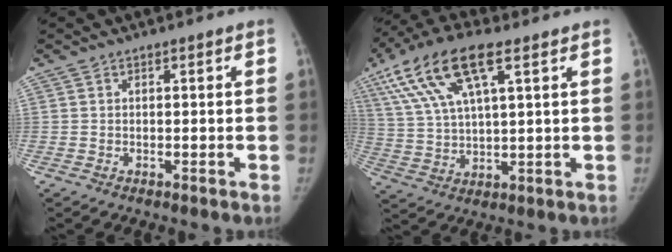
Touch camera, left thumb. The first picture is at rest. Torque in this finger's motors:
{"motor_torque": [1.55, 2.24, 1.37, -1.40, 0.51]}